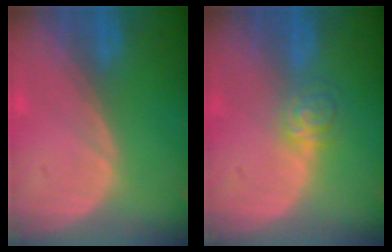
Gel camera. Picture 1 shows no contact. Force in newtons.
{"total": 4.0, "press": 3.6, "slide": 1.6}